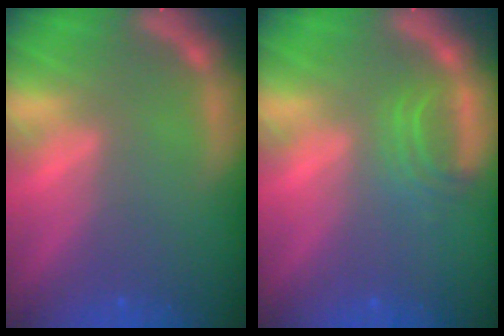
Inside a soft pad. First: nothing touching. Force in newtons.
{"total": 2.5}